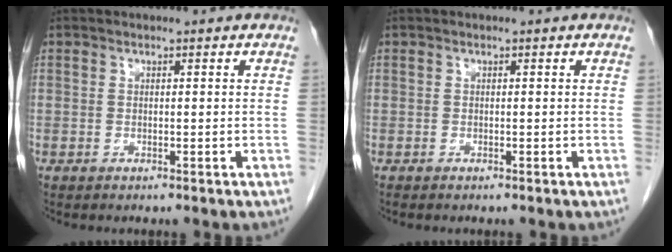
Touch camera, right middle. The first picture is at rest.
{"total": 0.0}